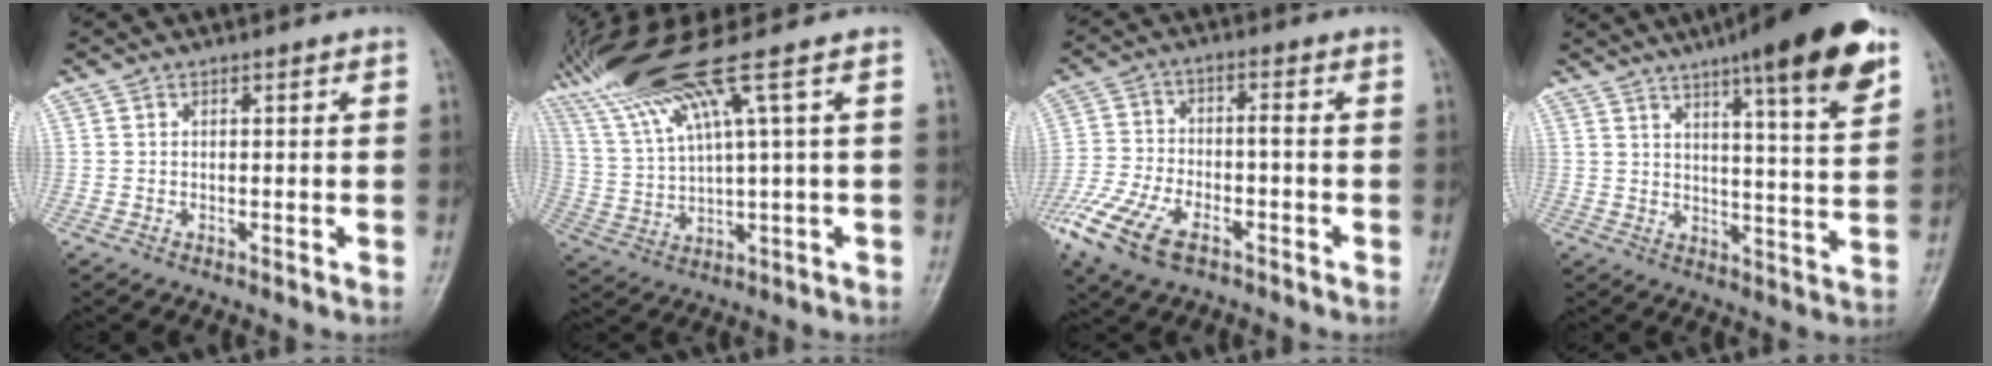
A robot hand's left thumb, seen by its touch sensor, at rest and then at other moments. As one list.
[{"total": 15.6, "force": [8.9, 0.5, 12.8], "torque": [-0.263, -0.012, 0.176]}, {"total": 13.3, "force": [-7.2, 5.3, 9.8], "torque": [-0.213, 0.013, -0.135]}, {"total": 17.6, "force": [10.8, 2.6, 13.6], "torque": [-0.172, -0.045, 0.148]}]